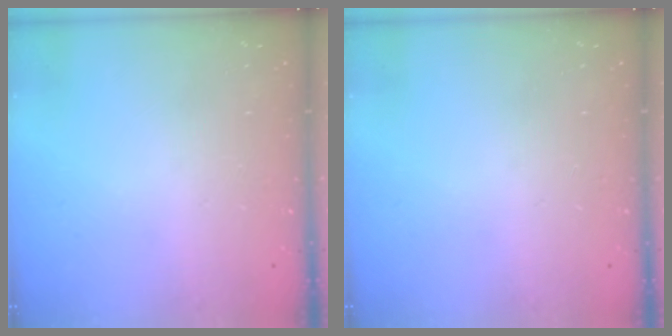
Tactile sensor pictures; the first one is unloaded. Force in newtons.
{"total": 0.0}